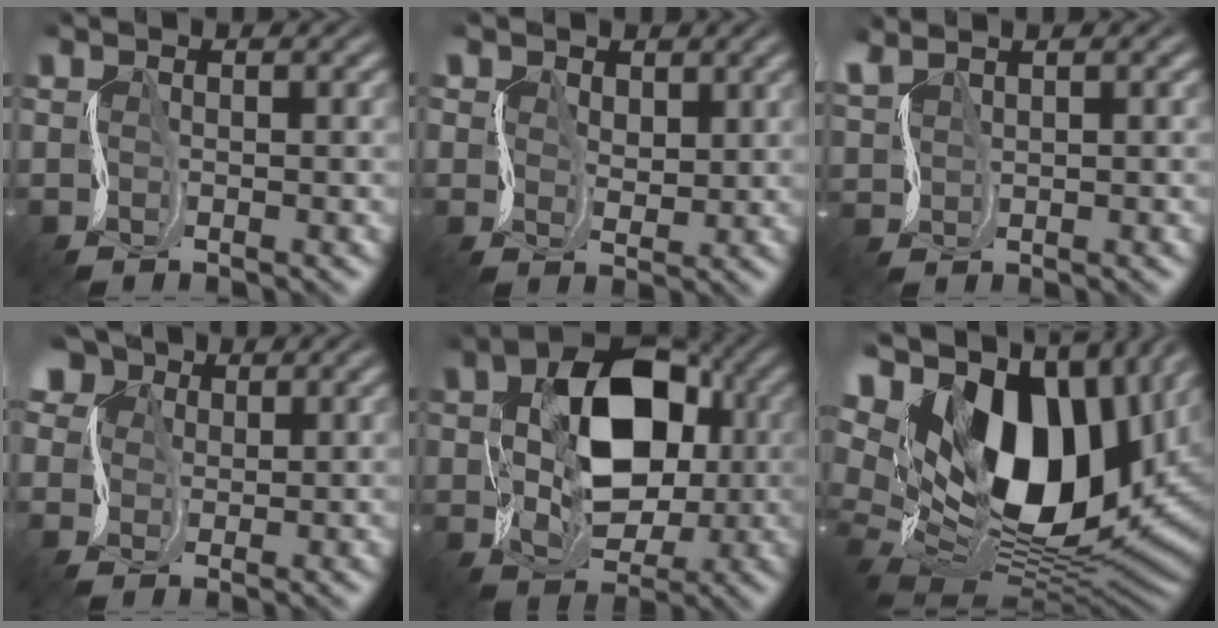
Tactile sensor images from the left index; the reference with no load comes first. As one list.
[{"total": 4.9, "force": [2.5, 3.6, 2.2], "torque": [-0.052, 0.021, 0.020]}, {"total": 1.9, "force": [1.9, 0.0, 0.1], "torque": [-0.021, 0.011, 0.035]}, {"total": 9.7, "force": [5.3, 6.9, 4.2], "torque": [-0.093, 0.043, 0.064]}, {"total": 10.6, "force": [1.4, 7.3, 7.6], "torque": [-0.130, 0.010, 0.021]}, {"total": 18.2, "force": [6.7, 10.9, 13.0], "torque": [-0.249, 0.017, 0.120]}]